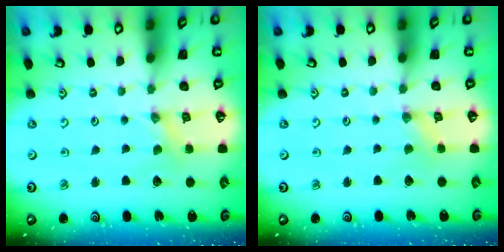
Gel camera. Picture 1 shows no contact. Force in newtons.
{"total": 0.8, "press": 0.8, "slide": 0.1}